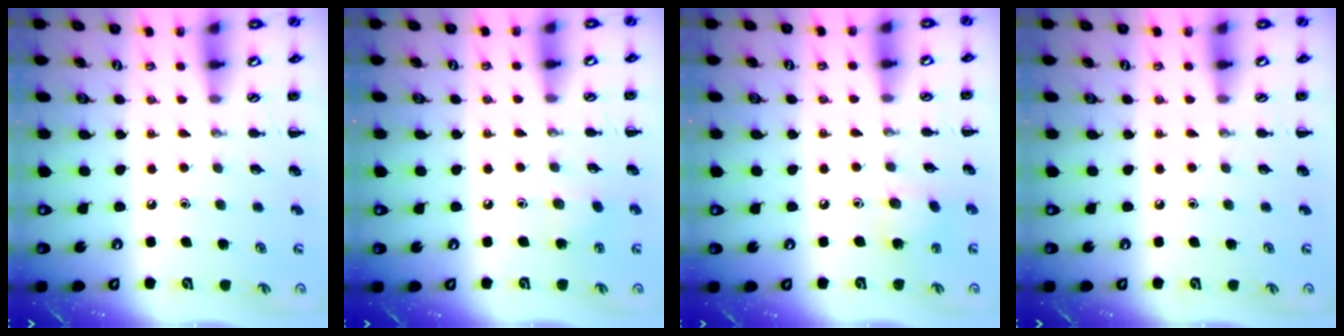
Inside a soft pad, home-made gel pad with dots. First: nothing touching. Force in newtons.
{"total": 3.6, "press": 3.5, "slide": 0.9}
{"total": 4.5, "press": 4.5, "slide": 0.5}
{"total": 0.0}